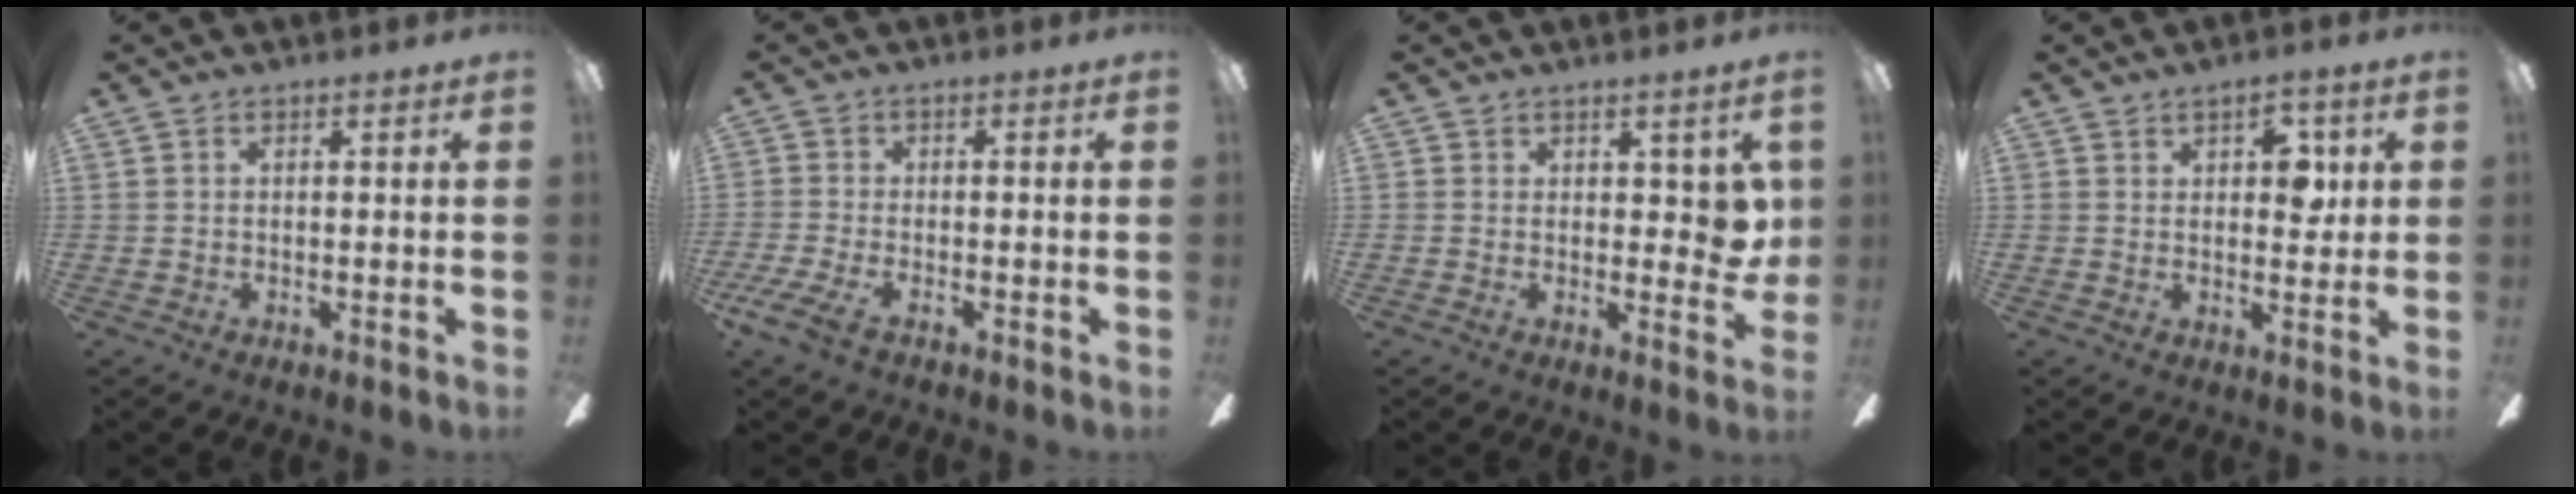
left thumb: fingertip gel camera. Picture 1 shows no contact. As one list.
[{"total": 5.6, "force": [-2.8, 1.5, 4.6], "torque": [-0.104, -0.005, -0.053]}, {"total": 5.8, "force": [2.0, 3.4, 4.2], "torque": [-0.036, -0.009, 0.035]}, {"total": 6.3, "force": [2.7, 3.4, 4.6], "torque": [-0.044, -0.010, 0.039]}]